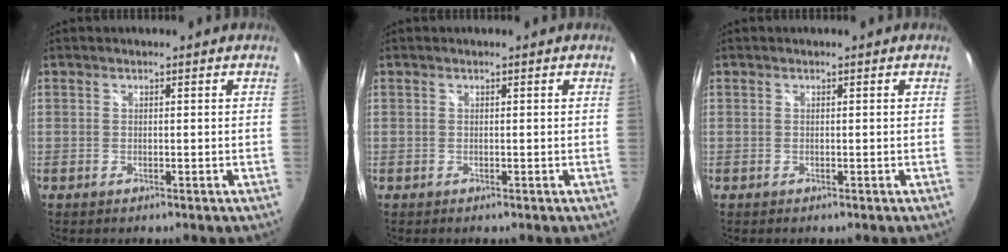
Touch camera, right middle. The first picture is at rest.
{"total": 0.0}
{"total": 0.0}